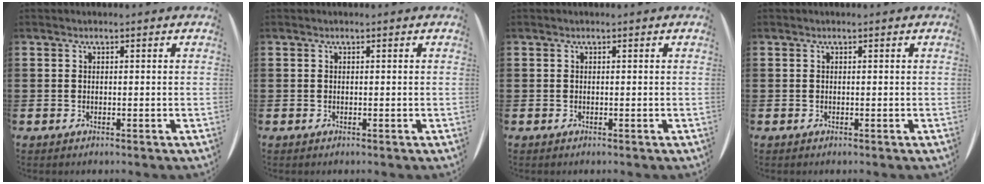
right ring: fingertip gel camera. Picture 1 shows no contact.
{"total": 0.0}
{"total": 0.0}
{"total": 0.0}